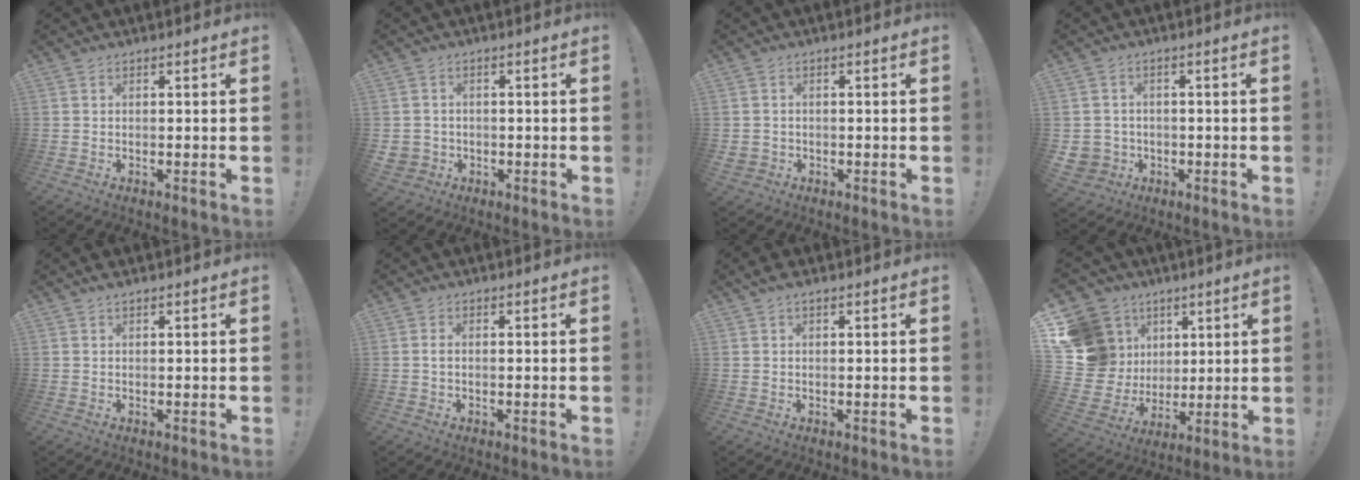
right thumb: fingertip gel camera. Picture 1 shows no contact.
{"total": 3.2, "force": [-0.2, 3.1, 0.9], "torque": [-0.017, -0.001, -0.003]}
{"total": 1.9, "force": [-0.3, 1.7, 0.7], "torque": [-0.011, 0.003, -0.005]}
{"total": 4.7, "force": [-0.6, 4.5, 1.2], "torque": [-0.031, 0.006, -0.008]}
{"total": 1.0, "force": [0.8, -0.1, 0.5], "torque": [-0.011, 0.002, 0.015]}
{"total": 1.0, "force": [-0.1, 0.3, 0.9], "torque": [-0.021, 0.003, -0.002]}
{"total": 1.8, "force": [1.1, 0.5, 1.4], "torque": [-0.026, 0.000, 0.021]}
{"total": 19.1, "force": [6.1, 16.7, 7.1], "torque": [-0.140, -0.028, 0.153]}